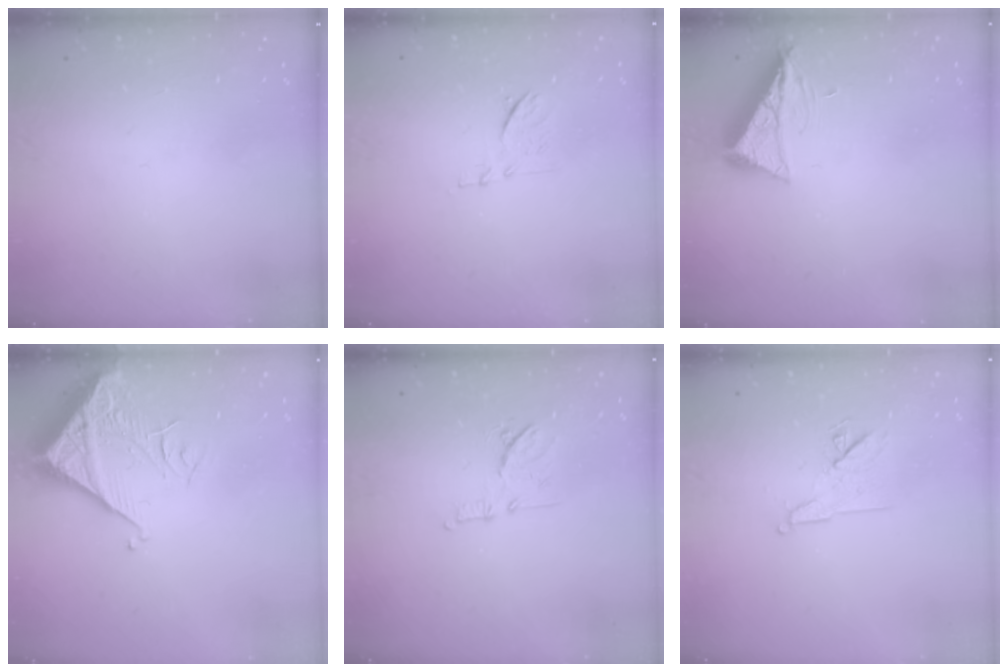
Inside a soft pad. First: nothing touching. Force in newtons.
{"total": 6.9, "press": 6.8, "slide": 1.0}
{"total": 7.7, "press": 7.6, "slide": 0.8}
{"total": 7.5, "press": 7.4, "slide": 1.0}
{"total": 9.5, "press": 9.5, "slide": 0.8}
{"total": 8.9, "press": 8.9, "slide": 1.1}